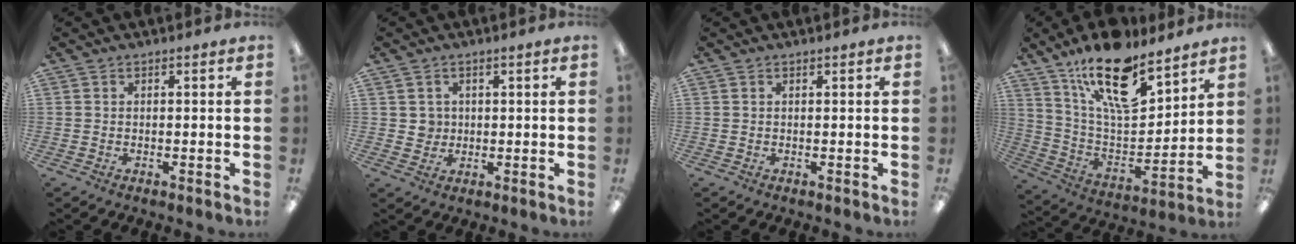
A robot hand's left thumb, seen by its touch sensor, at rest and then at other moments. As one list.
[{"total": 3.1, "force": [1.1, 2.9, 0.2], "torque": [-0.004, 0.004, 0.018]}, {"total": 0.0}, {"total": 20.4, "force": [13.7, 8.2, 12.7], "torque": [-0.218, -0.077, 0.237]}]